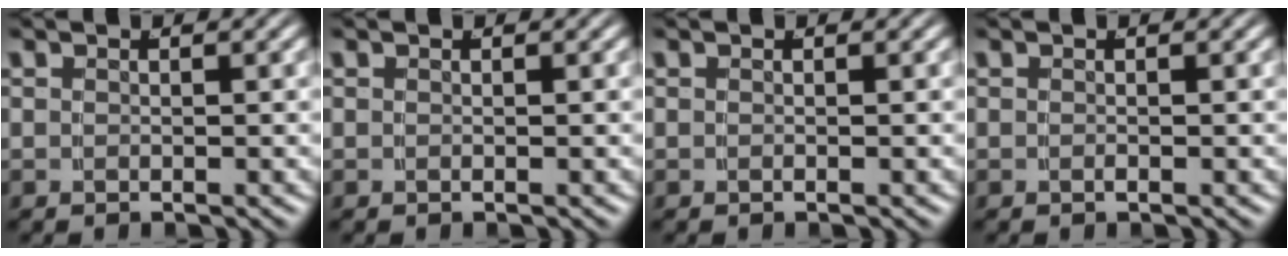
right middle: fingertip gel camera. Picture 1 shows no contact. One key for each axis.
{"total": 0.0}
{"total": 0.0}
{"total": 0.0}